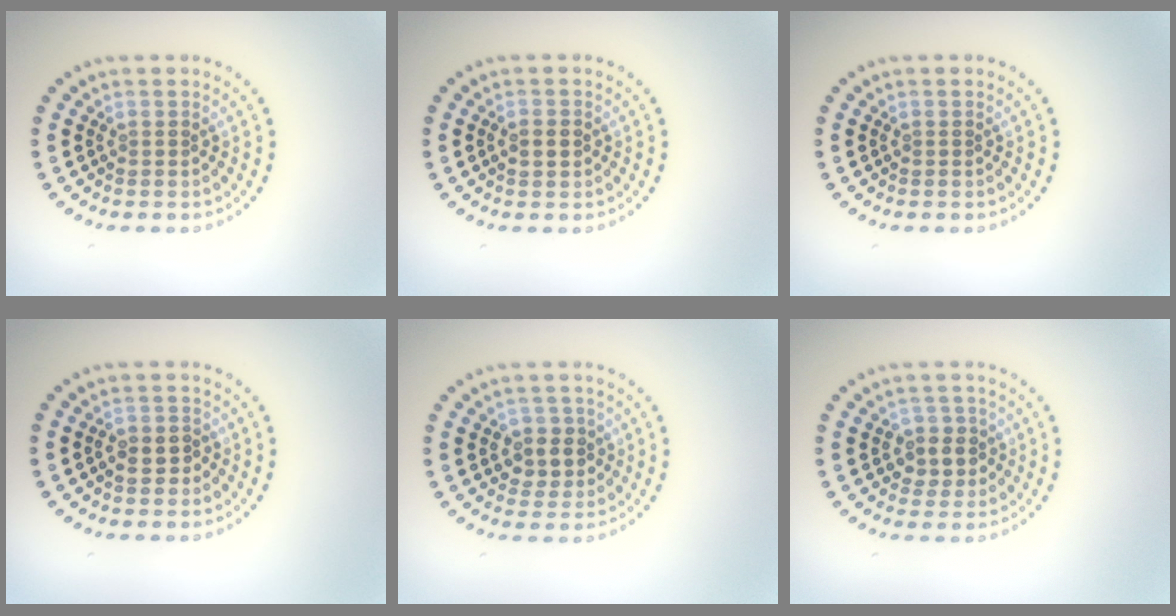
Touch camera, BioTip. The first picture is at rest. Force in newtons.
{"total": 2.1, "press": 2.1, "slide": 0.2}
{"total": 0.0}
{"total": 2.0, "press": 1.9, "slide": 0.6}
{"total": 2.8, "press": 2.7, "slide": 0.8}
{"total": 2.6, "press": 2.5, "slide": 0.9}